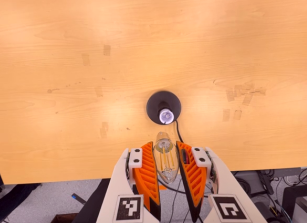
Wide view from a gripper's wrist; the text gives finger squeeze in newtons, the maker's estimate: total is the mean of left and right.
{"total": 13.8, "left": 14.6, "right": 13.1}